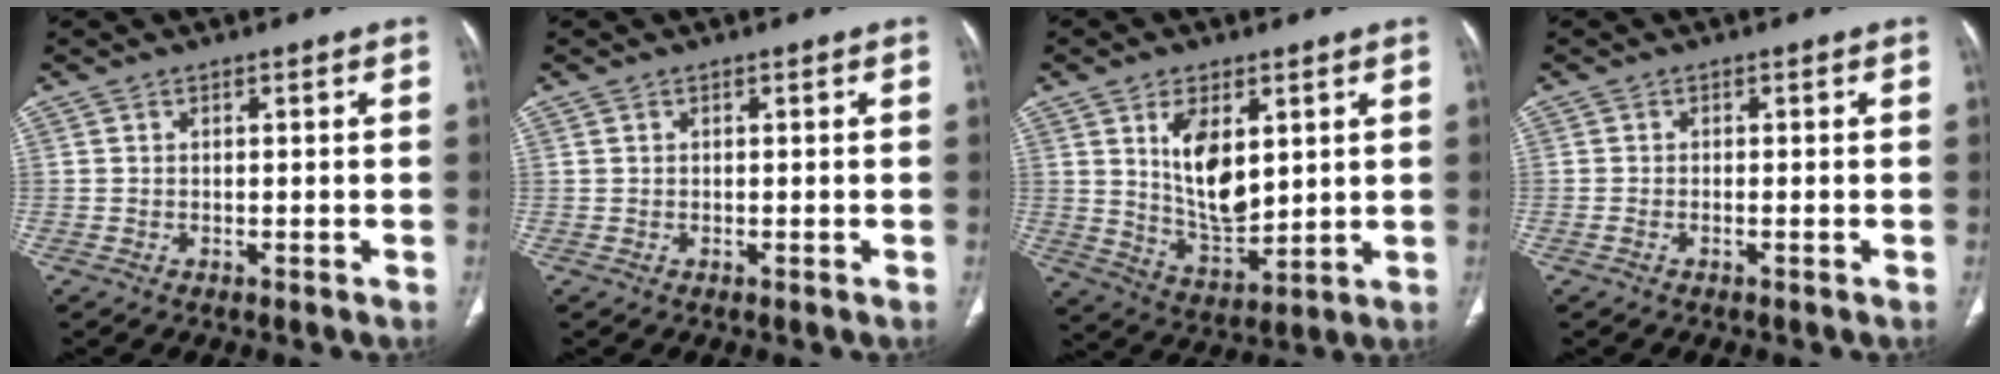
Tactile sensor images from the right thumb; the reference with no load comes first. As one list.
[{"total": 0.0}, {"total": 11.7, "force": [3.6, 6.3, 9.3], "torque": [-0.140, -0.027, 0.078]}, {"total": 0.7, "force": [-0.4, 0.1, 0.6], "torque": [-0.021, 0.003, -0.008]}]